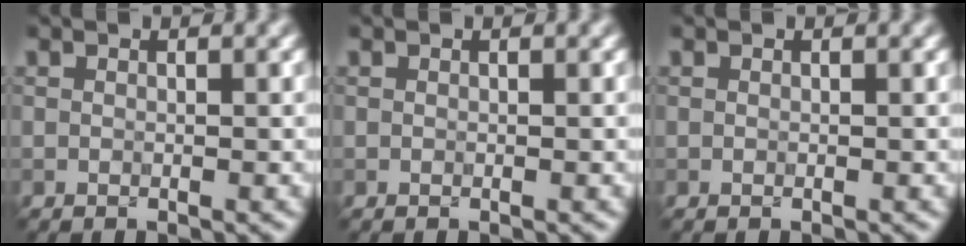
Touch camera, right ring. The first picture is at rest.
{"total": 0.0}
{"total": 0.0}